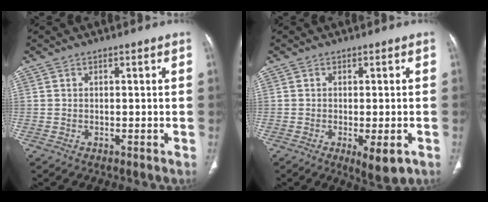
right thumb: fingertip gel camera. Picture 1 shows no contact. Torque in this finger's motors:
{"motor_torque": [-0.22, 0.31, -0.16, 0.05, 0.01]}